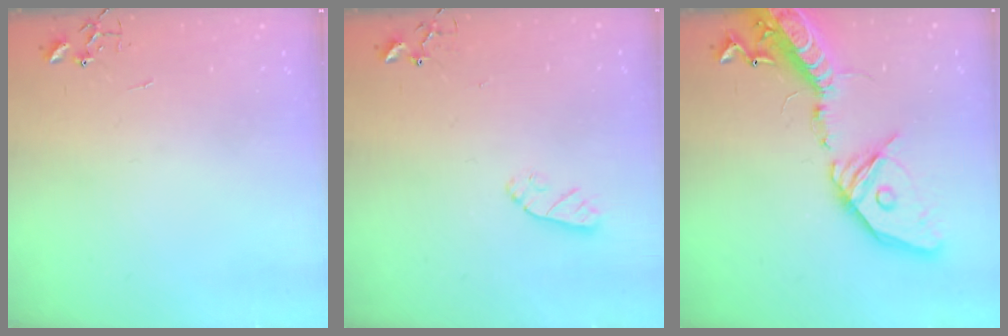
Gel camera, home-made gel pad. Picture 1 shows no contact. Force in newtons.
{"total": 6.0, "press": 6.0, "slide": 0.3}
{"total": 25.2, "press": 24.7, "slide": 4.9}